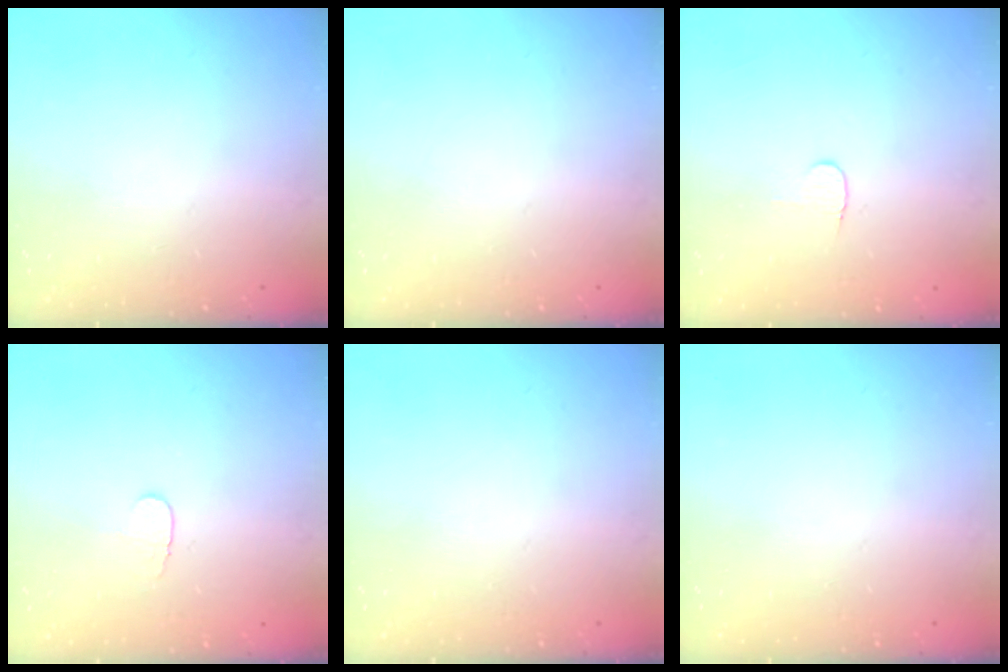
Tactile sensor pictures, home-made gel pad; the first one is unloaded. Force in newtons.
{"total": 0.0}
{"total": 3.9, "press": 3.9, "slide": 0.2}
{"total": 3.9, "press": 3.9, "slide": 0.4}
{"total": 0.0}
{"total": 0.0}